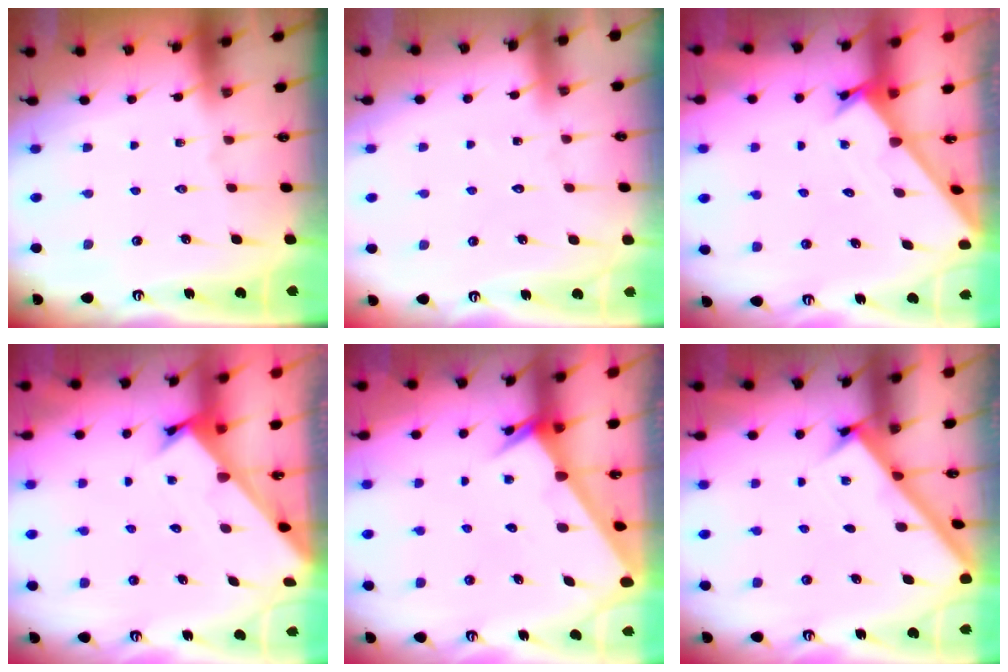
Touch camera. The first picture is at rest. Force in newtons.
{"total": 4.2, "press": 4.2, "slide": 0.5}
{"total": 1.7, "press": 1.7, "slide": 0.1}
{"total": 2.4, "press": 2.4, "slide": 0.2}
{"total": 2.5, "press": 2.5, "slide": 0.1}
{"total": 2.5, "press": 2.5, "slide": 0.3}